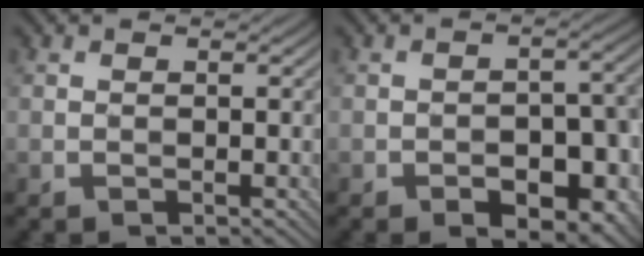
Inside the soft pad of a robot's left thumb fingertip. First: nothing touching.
{"total": 8.5, "force": [-4.4, 4.3, 5.9], "torque": [-0.077, 0.003, -0.055]}